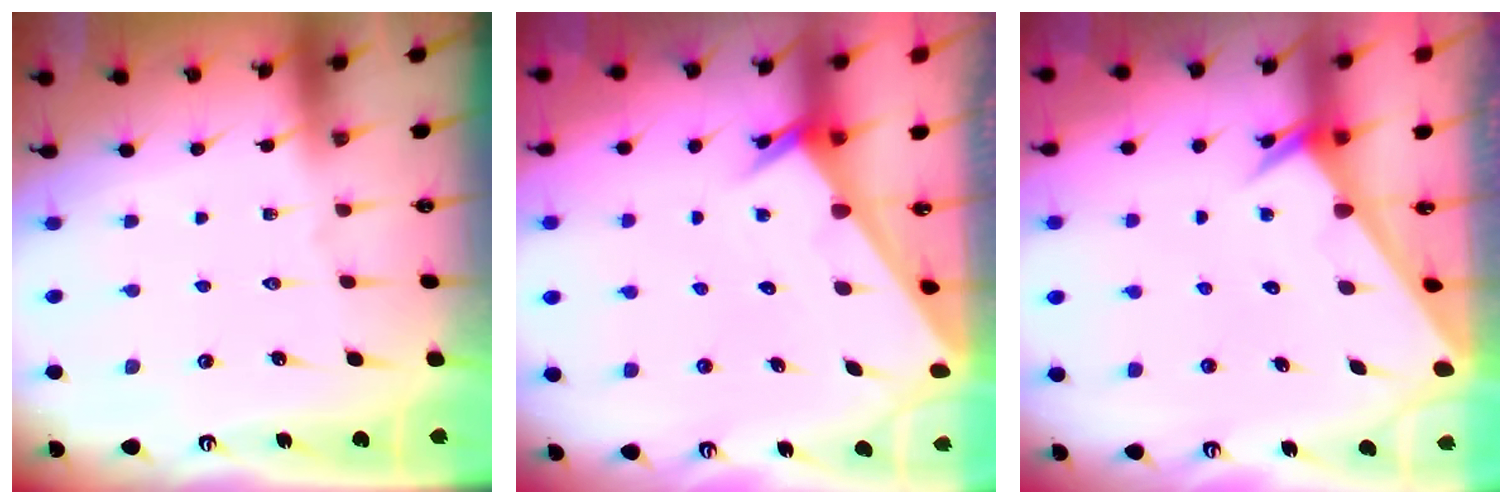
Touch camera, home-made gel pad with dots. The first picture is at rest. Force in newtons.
{"total": 2.4, "press": 2.4, "slide": 0.1}
{"total": 2.4, "press": 2.4, "slide": 0.1}